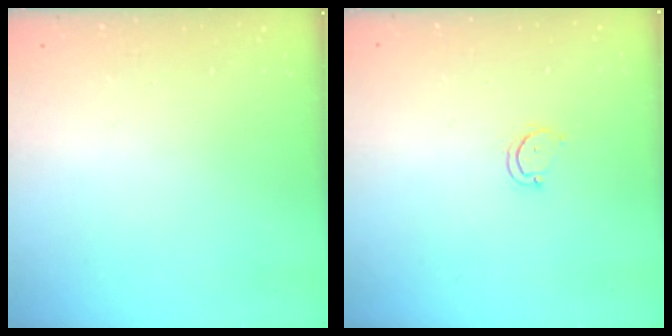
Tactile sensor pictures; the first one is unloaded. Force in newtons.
{"total": 2.7, "press": 2.7, "slide": 0.3}